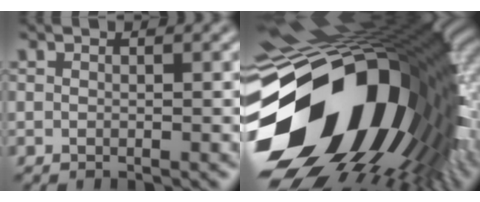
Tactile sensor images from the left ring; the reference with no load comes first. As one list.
[{"total": 19.8, "force": [-4.2, 11.9, 15.3], "torque": [-0.279, -0.057, -0.064]}]